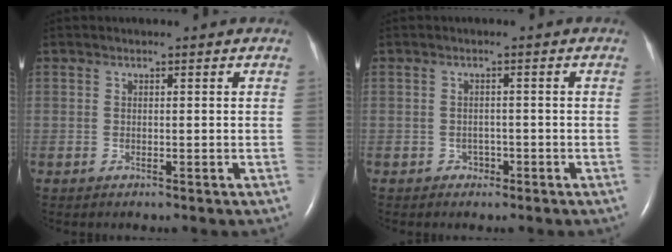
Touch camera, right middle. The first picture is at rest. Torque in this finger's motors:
{"motor_torque": [0.22, -0.32, -0.05, -0.01]}